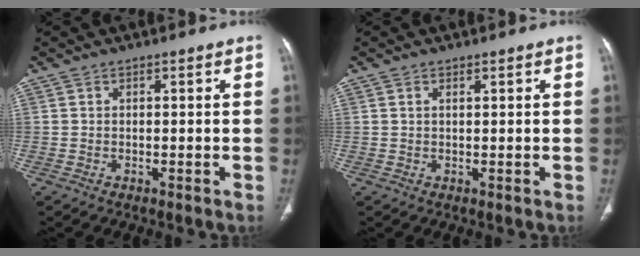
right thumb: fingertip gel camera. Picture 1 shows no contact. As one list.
[{"total": 0.7, "force": [0.4, 0.2, 0.5], "torque": [-0.013, 0.002, 0.008]}]